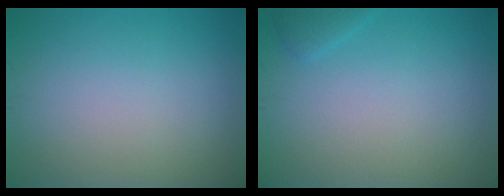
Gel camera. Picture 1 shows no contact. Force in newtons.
{"total": 0.9, "press": 0.9, "slide": 0.1}